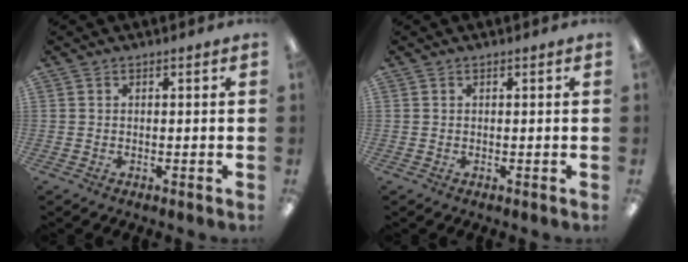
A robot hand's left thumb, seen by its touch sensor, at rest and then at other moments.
{"total": 0.0}